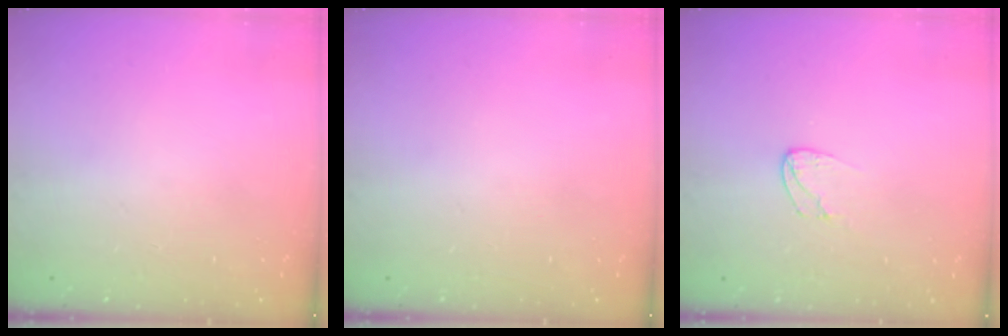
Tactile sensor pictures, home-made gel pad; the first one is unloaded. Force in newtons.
{"total": 0.0}
{"total": 5.0, "press": 4.9, "slide": 0.4}